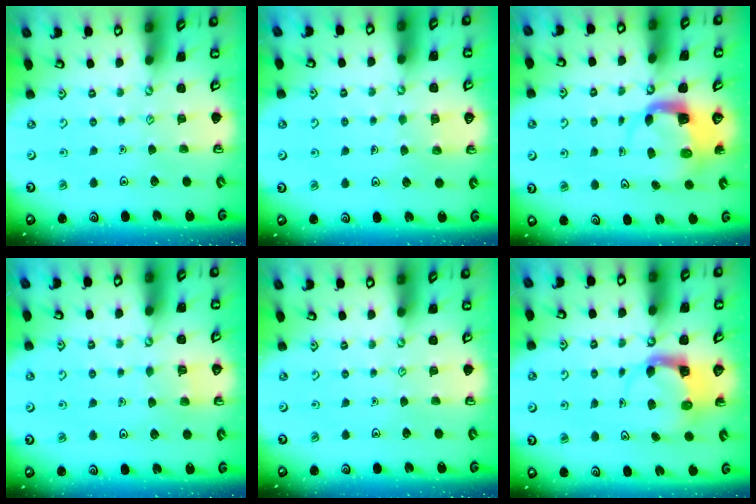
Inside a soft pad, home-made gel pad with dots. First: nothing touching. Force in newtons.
{"total": 3.9, "press": 3.8, "slide": 0.3}
{"total": 4.5, "press": 4.5, "slide": 0.4}
{"total": 4.3, "press": 4.3, "slide": 0.4}
{"total": 0.0}
{"total": 3.6, "press": 3.5, "slide": 0.4}